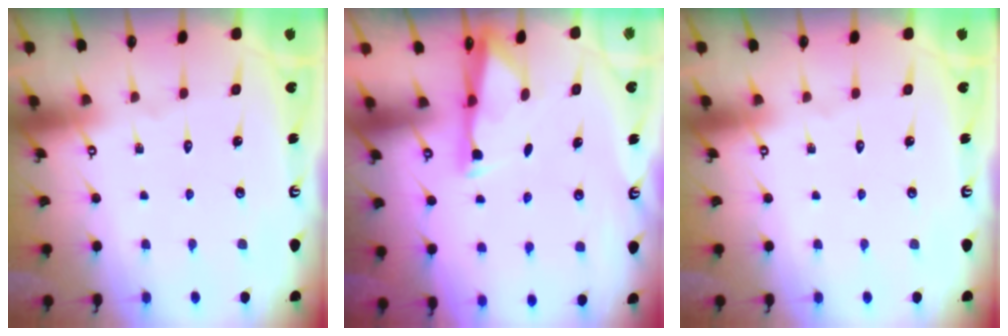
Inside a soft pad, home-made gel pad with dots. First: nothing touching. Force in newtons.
{"total": 2.8, "press": 2.8, "slide": 0.6}
{"total": 0.0}